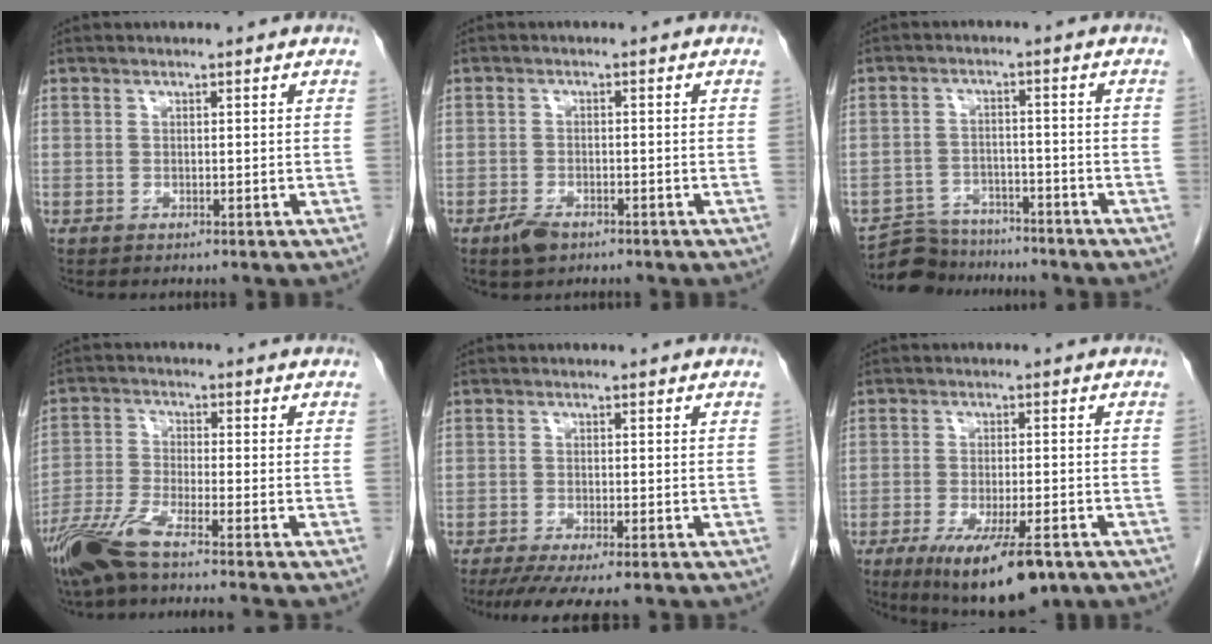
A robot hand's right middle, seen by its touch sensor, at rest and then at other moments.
{"total": 3.2, "force": [-2.2, 1.4, 1.9], "torque": [-0.040, -0.002, -0.034]}
{"total": 7.6, "force": [-7.0, 2.8, 0.0], "torque": [0.006, 0.012, -0.115]}
{"total": 9.8, "force": [-7.8, -0.6, 5.9], "torque": [-0.113, -0.033, -0.143]}
{"total": 8.7, "force": [-6.8, 1.1, 5.2], "torque": [-0.073, -0.018, -0.105]}
{"total": 12.0, "force": [-7.4, 2.5, 9.1], "torque": [-0.140, -0.025, -0.111]}